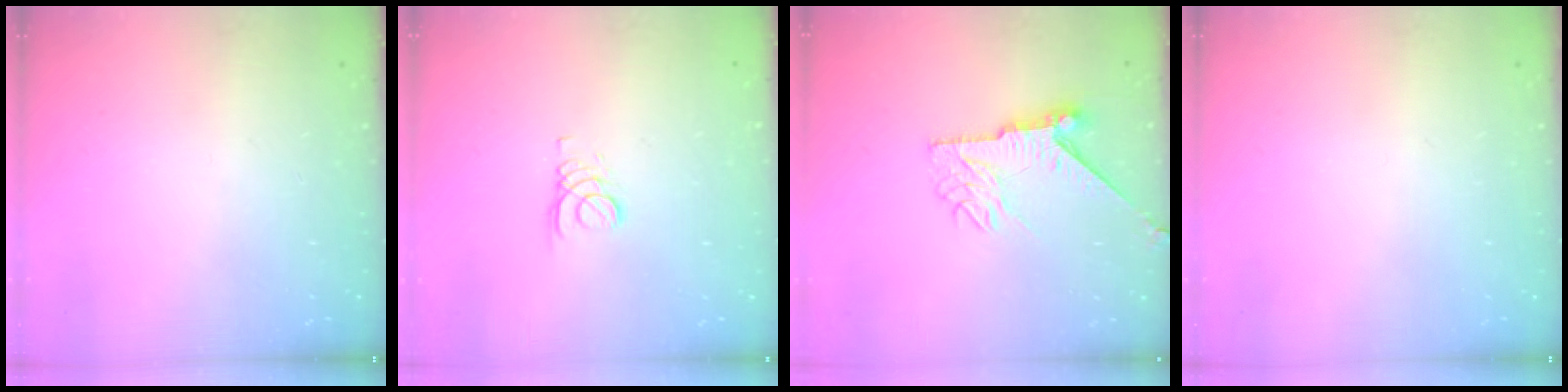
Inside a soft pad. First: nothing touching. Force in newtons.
{"total": 2.4, "press": 2.4, "slide": 0.2}
{"total": 8.7, "press": 8.7, "slide": 0.3}
{"total": 0.0}